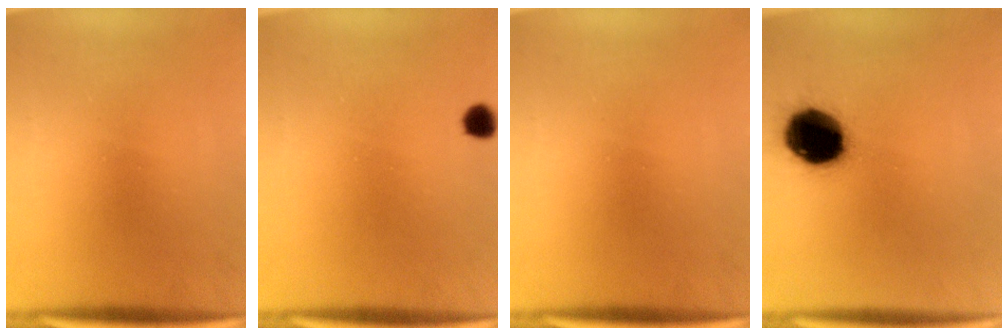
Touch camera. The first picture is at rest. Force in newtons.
{"total": 2.1}
{"total": 0.0}
{"total": 16.8}